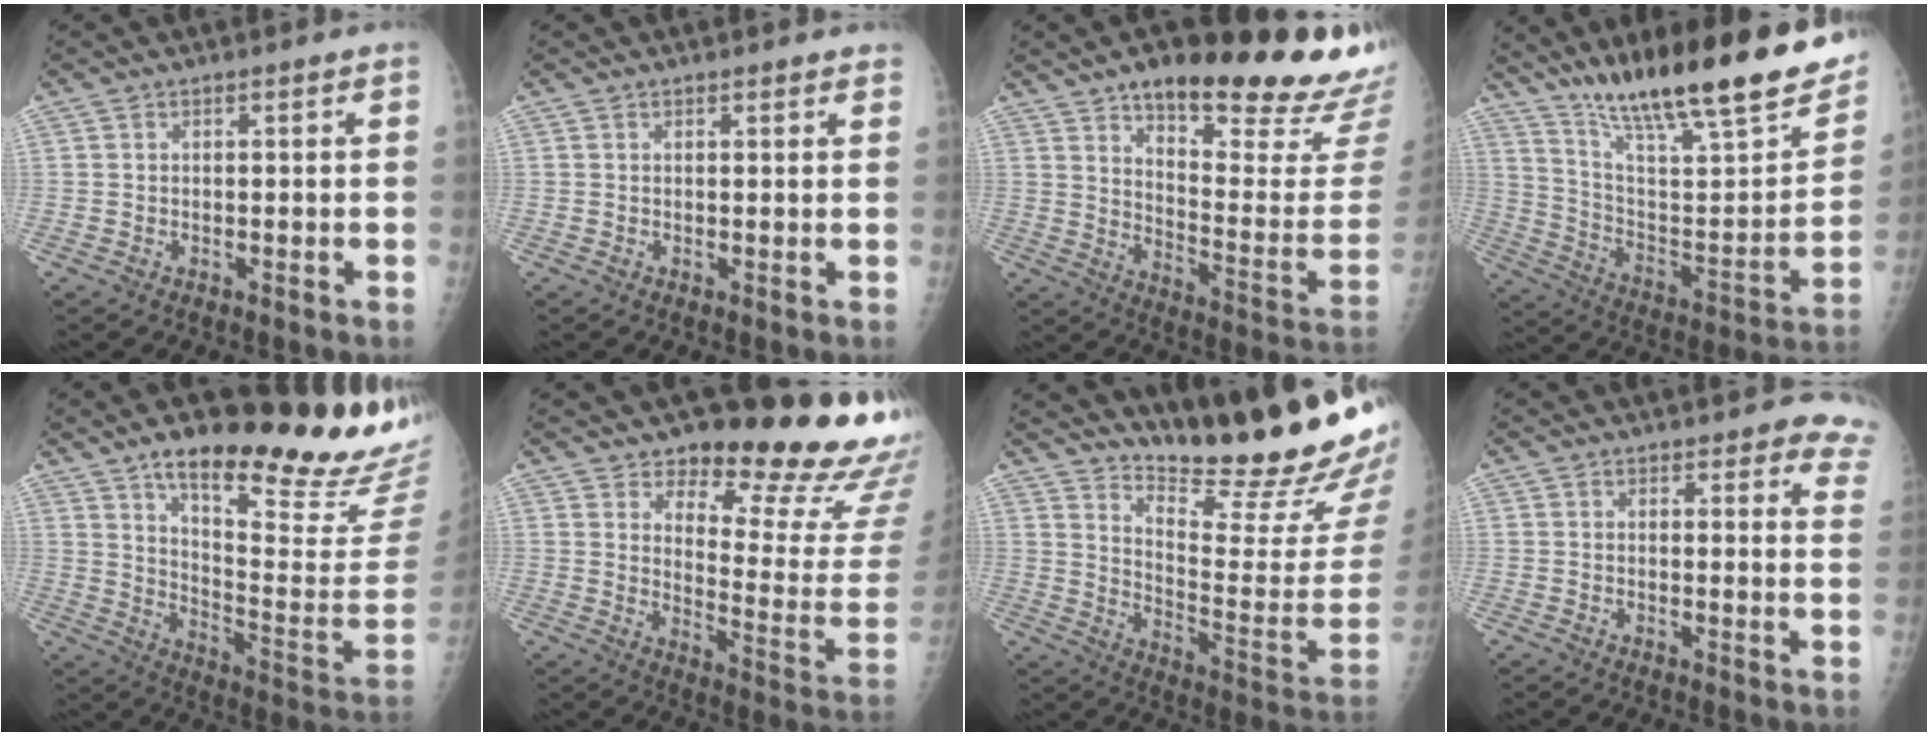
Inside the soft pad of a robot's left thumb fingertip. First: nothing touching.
{"total": 2.0, "force": [1.8, 0.5, 0.9], "torque": [-0.004, 0.000, 0.018]}
{"total": 26.1, "force": [19.0, 6.6, 16.6], "torque": [-0.184, -0.101, 0.265]}
{"total": 29.3, "force": [20.2, 6.2, 20.3], "torque": [-0.293, -0.062, 0.324]}
{"total": 28.3, "force": [20.6, 6.1, 18.5], "torque": [-0.228, -0.117, 0.287]}
{"total": 19.1, "force": [16.1, 4.4, 9.2], "torque": [-0.069, -0.157, 0.207]}
{"total": 22.6, "force": [20.0, 1.8, 10.5], "torque": [-0.128, -0.183, 0.288]}
{"total": 9.0, "force": [7.7, 3.2, 3.3], "torque": [0.010, -0.032, 0.057]}